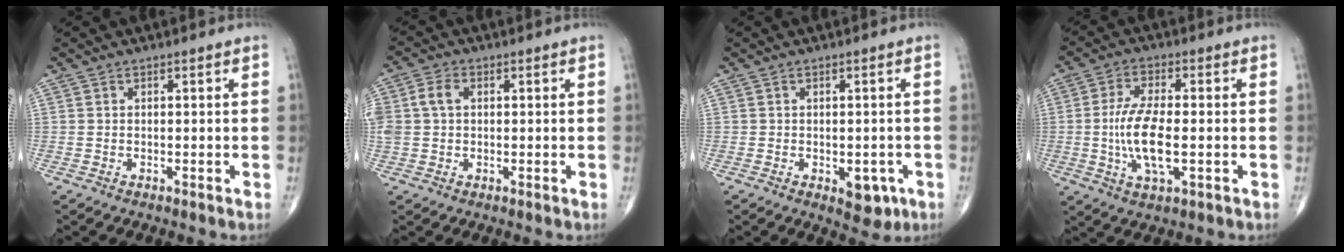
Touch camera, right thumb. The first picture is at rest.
{"total": 6.2, "force": [1.0, 4.5, 4.1], "torque": [-0.098, 0.019, 0.021]}
{"total": 5.1, "force": [-1.9, 3.0, 3.7], "torque": [-0.020, 0.001, -0.017]}
{"total": 10.5, "force": [-1.2, 4.0, 9.7], "torque": [-0.199, -0.002, -0.022]}